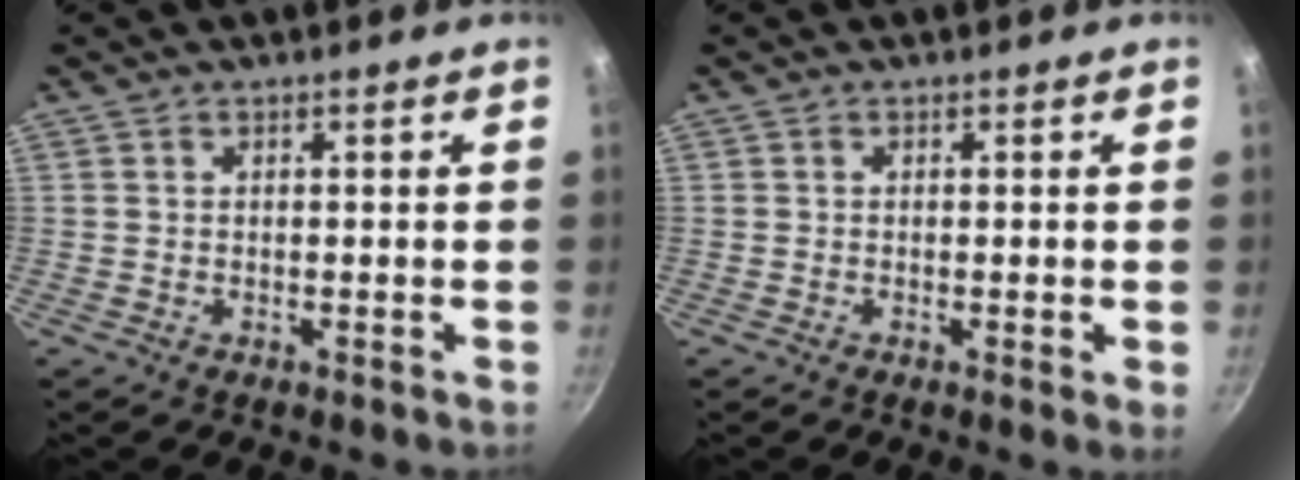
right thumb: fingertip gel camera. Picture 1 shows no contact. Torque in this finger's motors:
{"motor_torque": [-0.59, -0.08, -0.27, 0.05, -0.03]}